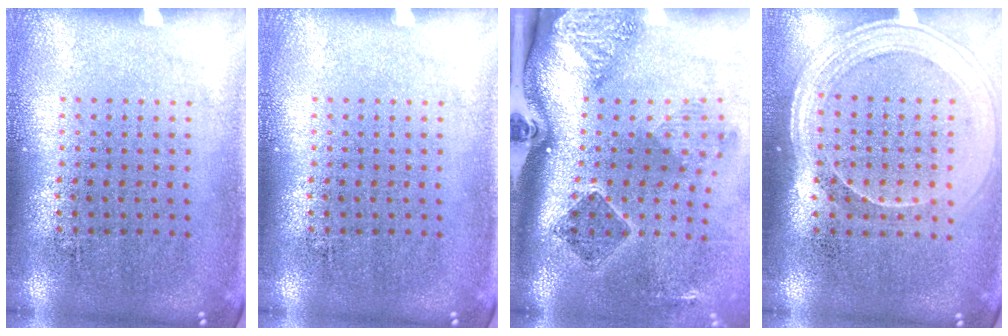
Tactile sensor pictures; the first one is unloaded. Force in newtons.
{"total": 0.0}
{"total": 2.7, "press": 1.8, "slide": 2.1}
{"total": 1.9, "press": 1.6, "slide": 1.0}